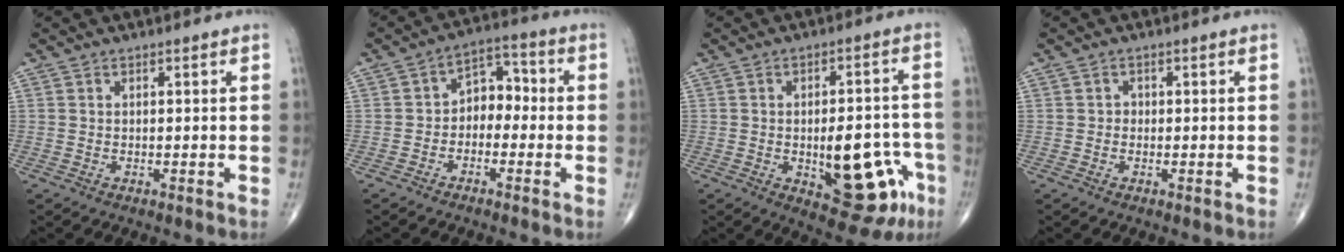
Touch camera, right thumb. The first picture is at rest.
{"total": 6.6, "force": [-1.2, 4.8, 4.3], "torque": [-0.037, 0.038, -0.038]}
{"total": 15.7, "force": [-4.8, 7.1, 13.1], "torque": [-0.139, 0.028, -0.048]}
{"total": 0.8, "force": [-0.2, 0.8, 0.3], "torque": [0.005, 0.004, -0.008]}